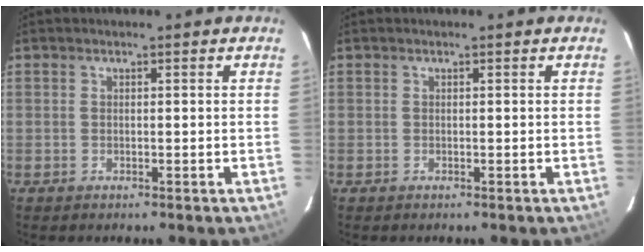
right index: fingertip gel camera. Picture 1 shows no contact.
{"total": 0.0}